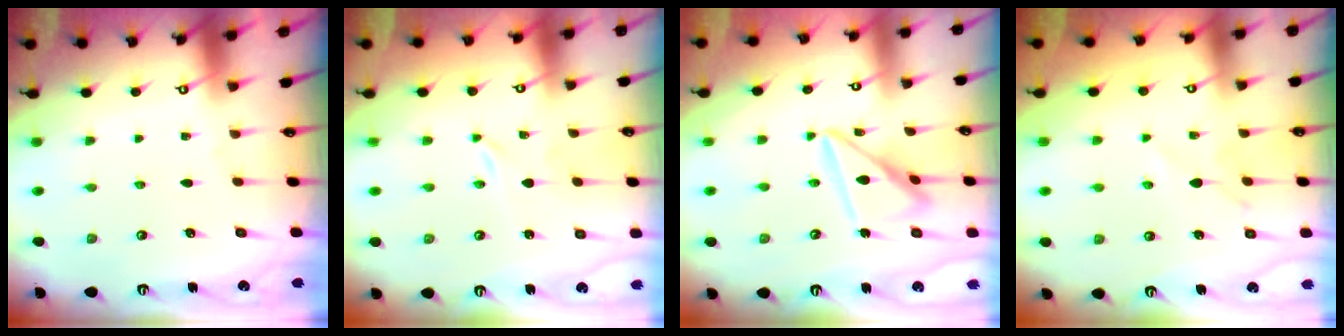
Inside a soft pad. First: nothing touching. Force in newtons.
{"total": 0.0}
{"total": 15.7, "press": 15.6, "slide": 1.5}
{"total": 4.7, "press": 4.7, "slide": 0.7}